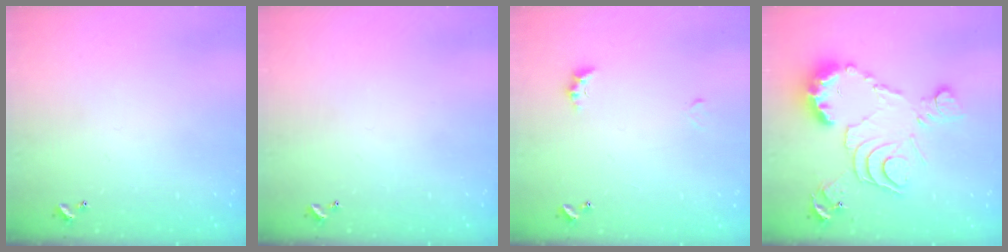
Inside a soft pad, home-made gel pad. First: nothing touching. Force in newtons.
{"total": 0.0}
{"total": 2.6, "press": 2.5, "slide": 0.7}
{"total": 14.4, "press": 14.4, "slide": 1.3}